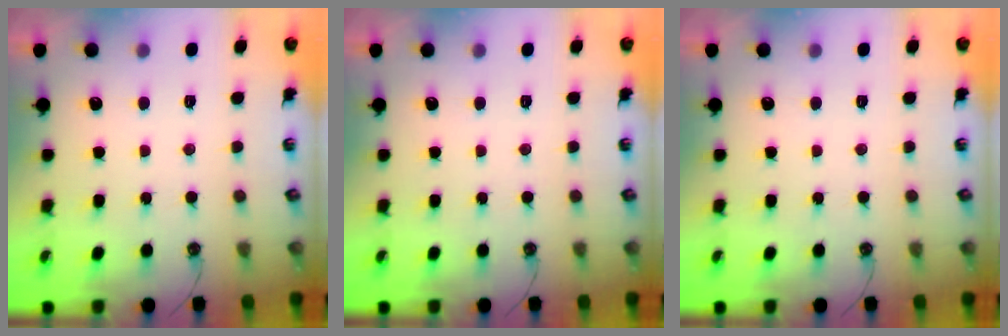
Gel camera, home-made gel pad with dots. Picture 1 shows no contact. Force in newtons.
{"total": 0.0}
{"total": 0.0}